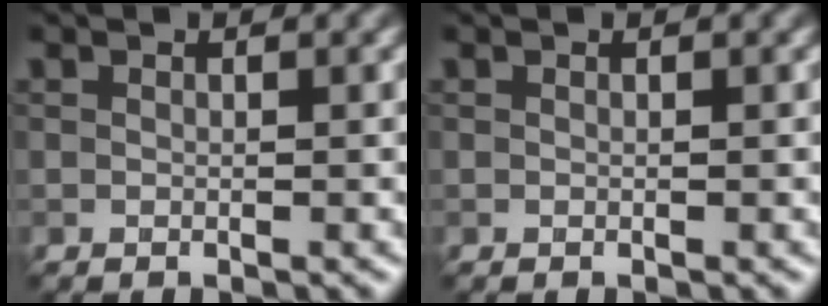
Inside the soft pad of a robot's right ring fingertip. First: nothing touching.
{"total": 0.0}